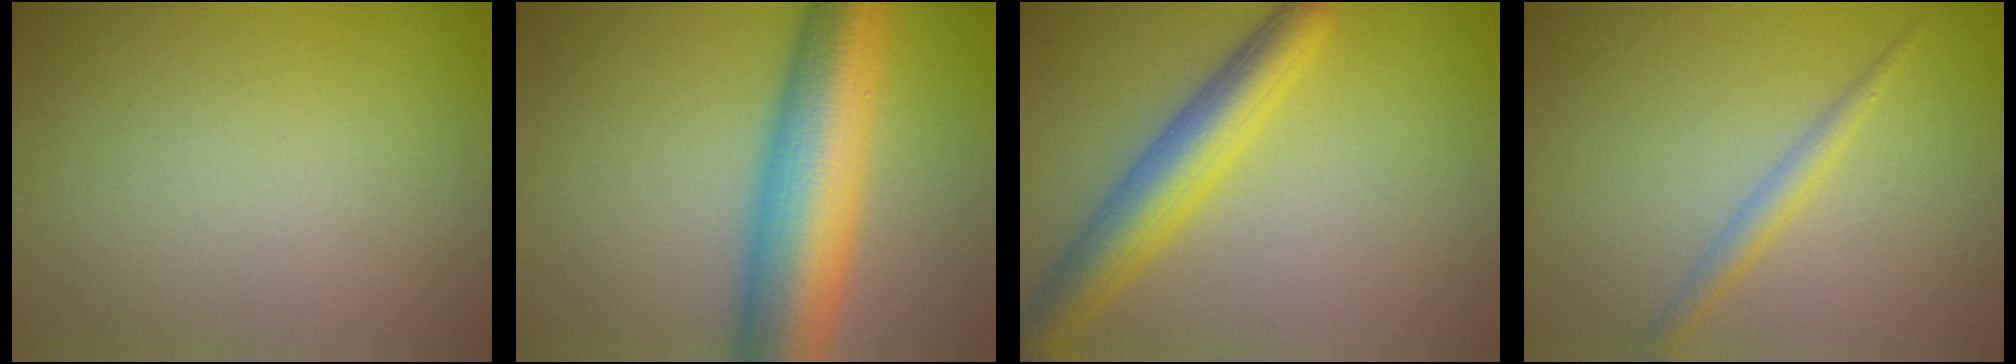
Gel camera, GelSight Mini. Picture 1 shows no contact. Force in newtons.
{"total": 10.5, "press": 10.5, "slide": 0.1}
{"total": 5.4, "press": 5.4, "slide": 0.2}
{"total": 1.6, "press": 1.6, "slide": 0.1}